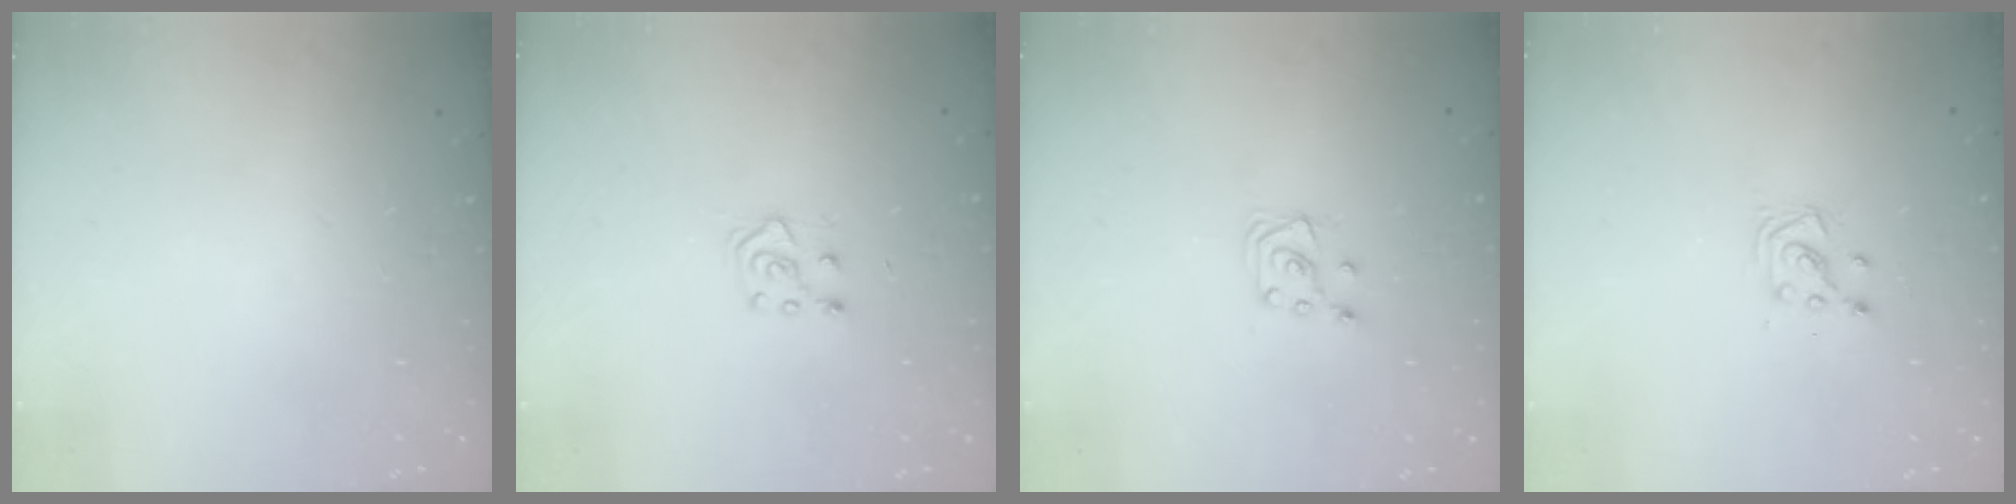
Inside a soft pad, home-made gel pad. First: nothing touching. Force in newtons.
{"total": 4.8, "press": 4.7, "slide": 0.7}
{"total": 4.3, "press": 4.3, "slide": 0.3}
{"total": 4.0, "press": 4.0, "slide": 0.4}